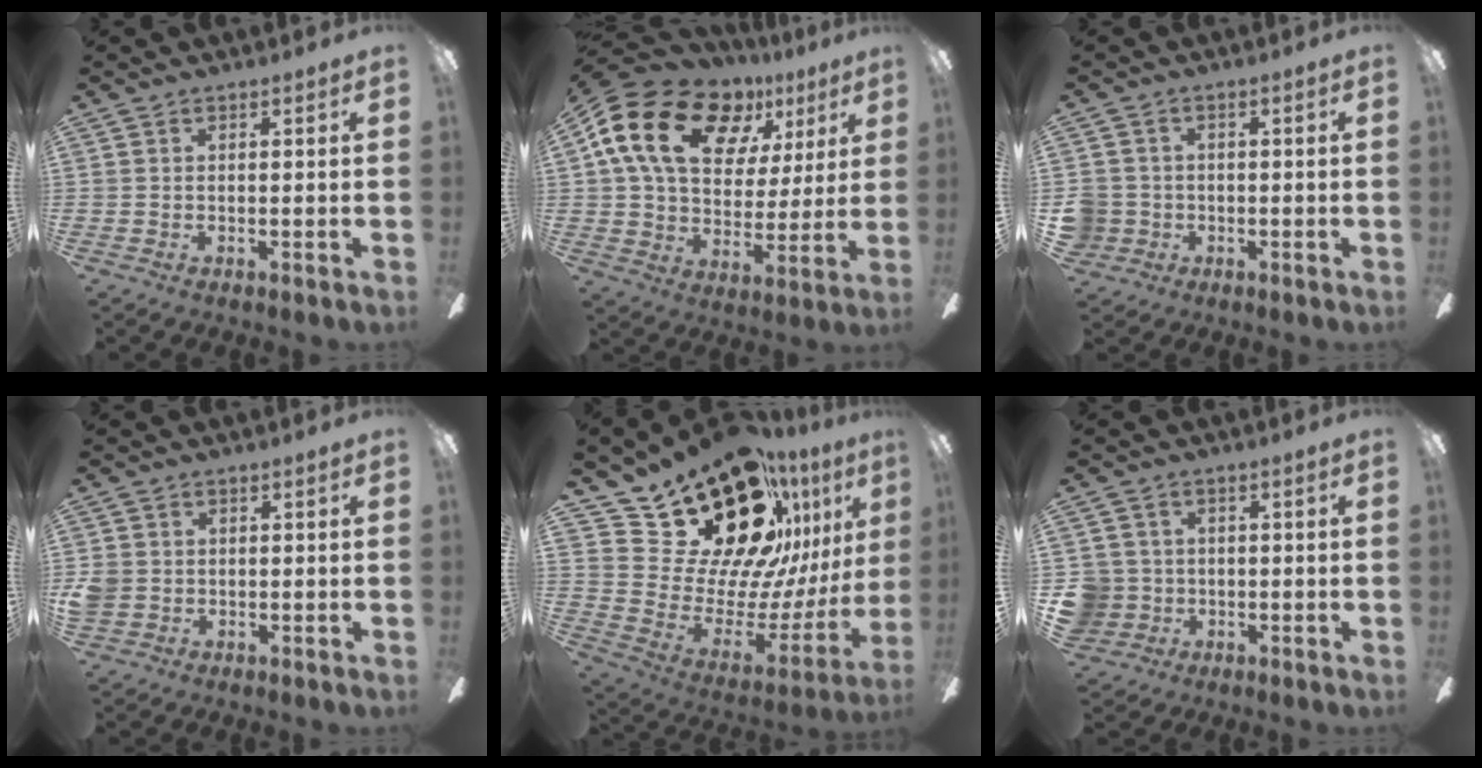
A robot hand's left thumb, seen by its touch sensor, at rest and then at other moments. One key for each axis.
{"total": 20.5, "fx": 9.9, "fy": 13.1, "fz": 12.2, "tx": -0.218, "ty": -0.034, "tz": 0.179}
{"total": 4.6, "fx": -0.6, "fy": 4.5, "fz": 0.8, "tx": -0.036, "ty": 0.011, "tz": -0.009}
{"total": 3.5, "fx": -0.2, "fy": 3.3, "fz": 1.2, "tx": -0.022, "ty": 0.003, "tz": -0.005}
{"total": 28.3, "fx": 18.6, "fy": 13.6, "fz": 16.4, "tx": -0.278, "ty": -0.140, "tz": 0.357}
{"total": 6.1, "fx": -0.4, "fy": 6.0, "fz": 1.2, "tx": -0.048, "ty": 0.011, "tz": -0.005}